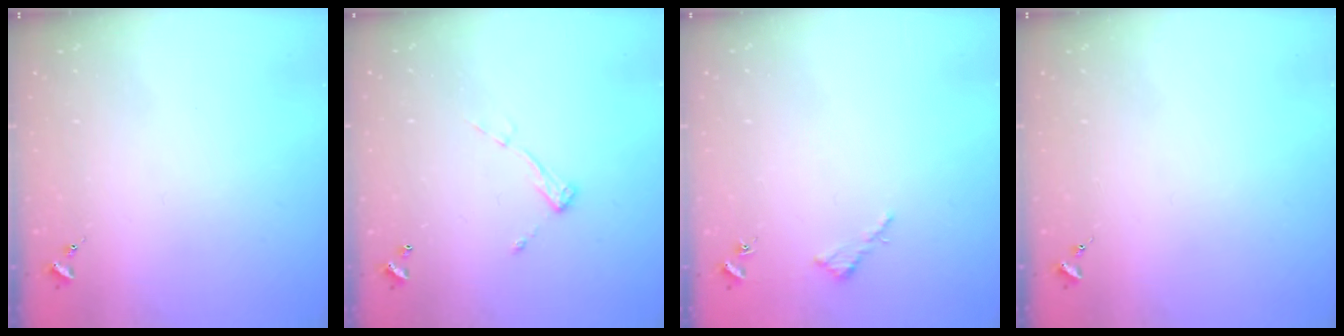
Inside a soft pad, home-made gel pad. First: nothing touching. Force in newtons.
{"total": 6.7, "press": 6.7, "slide": 0.3}
{"total": 2.6, "press": 2.6, "slide": 0.2}
{"total": 0.0}